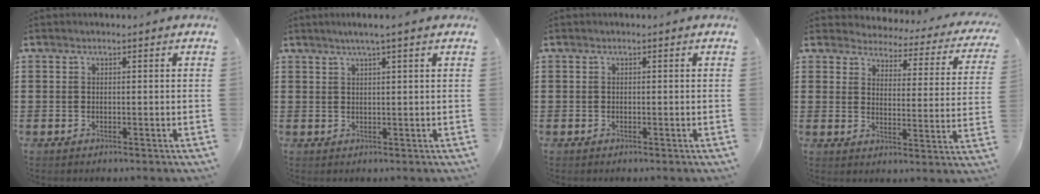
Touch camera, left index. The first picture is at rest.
{"total": 2.1, "force": [1.3, -0.4, 1.5], "torque": [-0.030, 0.000, 0.023]}
{"total": 0.0}
{"total": 3.0, "force": [3.0, 0.5, 0.2], "torque": [-0.028, -0.026, 0.044]}